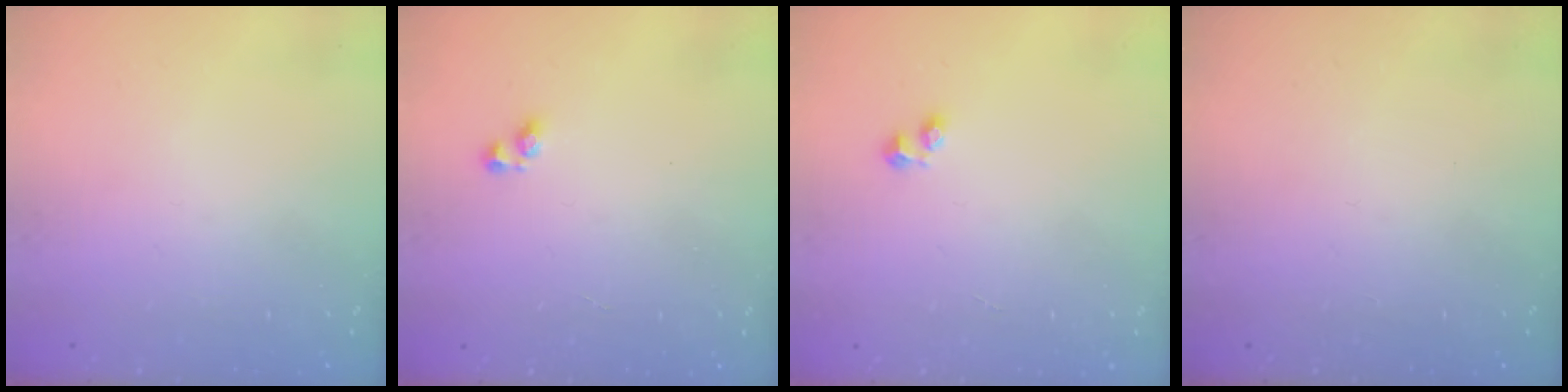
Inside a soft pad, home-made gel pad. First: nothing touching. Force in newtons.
{"total": 3.2, "press": 3.1, "slide": 0.6}
{"total": 1.7, "press": 1.6, "slide": 0.6}
{"total": 0.0}